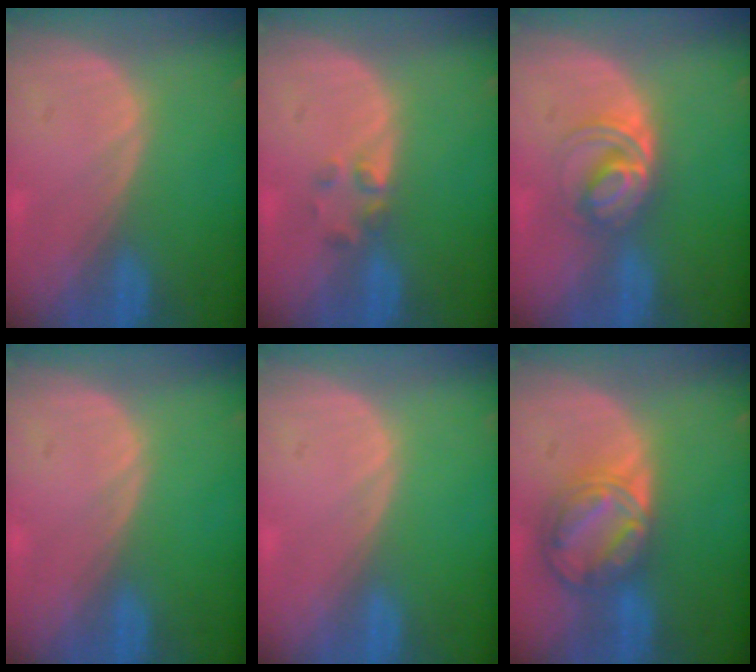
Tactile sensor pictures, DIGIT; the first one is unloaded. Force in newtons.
{"total": 2.0, "press": 1.9, "slide": 0.8}
{"total": 5.4, "press": 5.3, "slide": 1.1}
{"total": 0.0}
{"total": 0.0}
{"total": 8.6, "press": 7.3, "slide": 4.6}